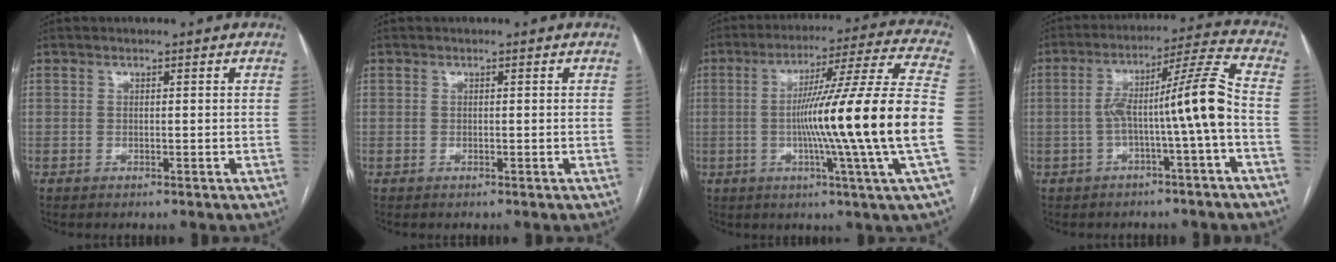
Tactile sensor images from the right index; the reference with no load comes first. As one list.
[{"total": 0.0}, {"total": 21.8, "force": [-3.1, -2.7, 21.4], "torque": [-0.303, -0.005, -0.069]}, {"total": 10.7, "force": [-2.2, -1.2, 10.4], "torque": [-0.171, 0.033, -0.035]}]